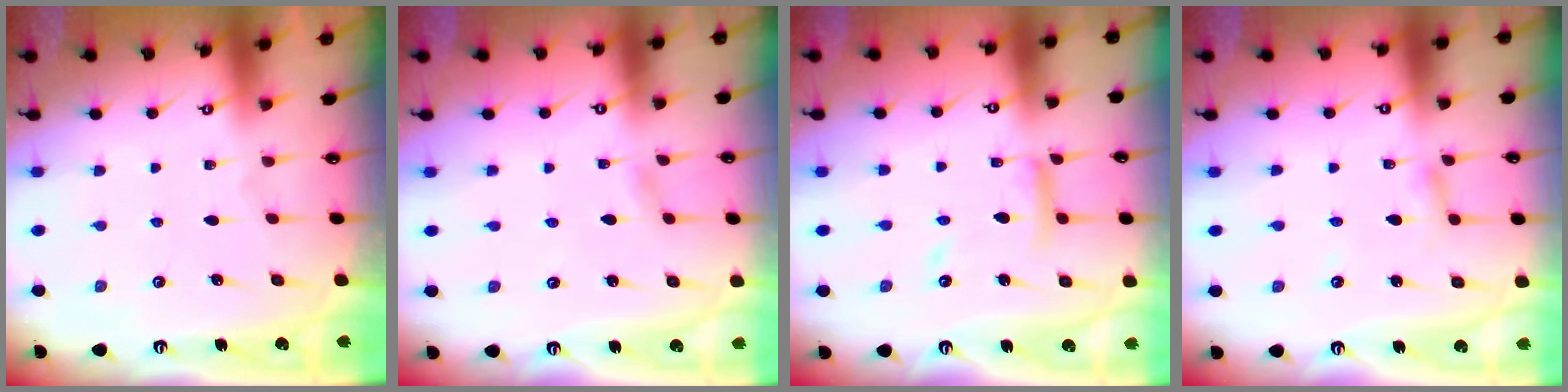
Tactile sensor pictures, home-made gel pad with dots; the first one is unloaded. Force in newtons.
{"total": 2.1, "press": 2.1, "slide": 0.2}
{"total": 11.6, "press": 11.5, "slide": 1.1}
{"total": 2.5, "press": 2.5, "slide": 0.1}